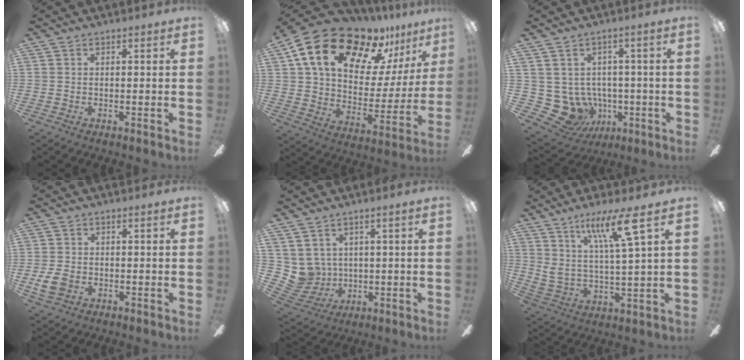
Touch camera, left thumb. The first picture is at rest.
{"total": 20.9, "force": [13.9, 11.1, 11.0], "torque": [-0.180, -0.086, 0.244]}
{"total": 8.8, "force": [-1.1, 8.4, 2.6], "torque": [-0.097, -0.007, -0.008]}
{"total": 4.9, "force": [-1.6, 3.3, 3.2], "torque": [-0.068, 0.005, -0.030]}
{"total": 6.1, "force": [3.1, 5.3, 0.4], "torque": [-0.059, -0.025, 0.064]}
{"total": 13.7, "force": [8.4, 2.3, 10.6], "torque": [-0.201, -0.035, 0.134]}